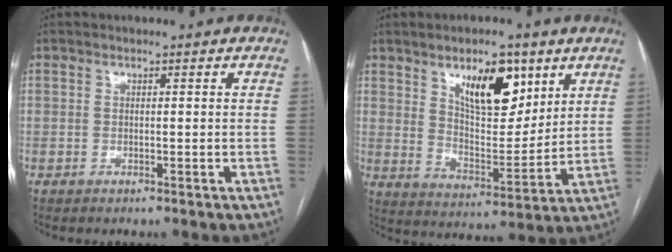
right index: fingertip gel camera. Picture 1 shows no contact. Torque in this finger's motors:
{"motor_torque": [0.38, 0.30, 0.43, 0.13]}